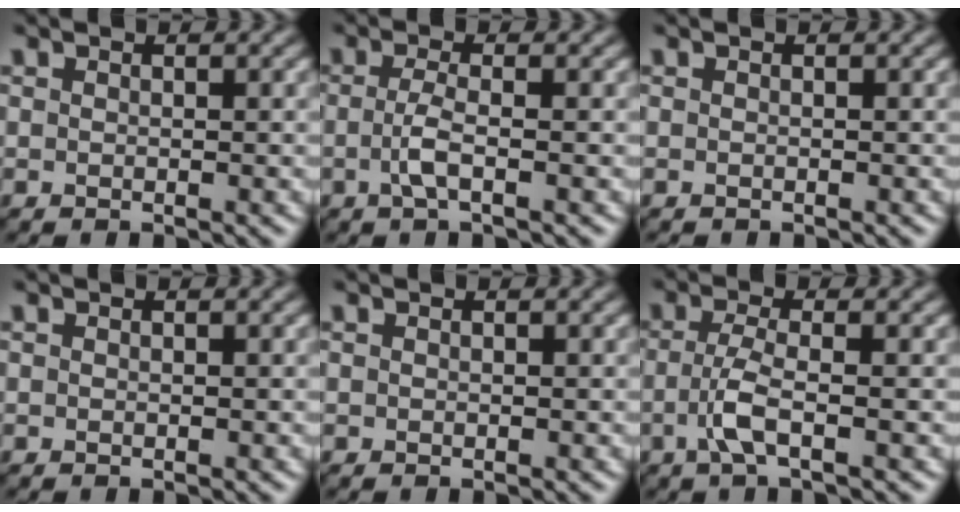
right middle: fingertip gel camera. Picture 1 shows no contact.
{"total": 2.3, "force": [-0.5, 0.5, 2.1], "torque": [-0.047, -0.003, -0.015]}
{"total": 0.6, "force": [-0.6, 0.0, 0.1], "torque": [-0.001, -0.007, -0.011]}
{"total": 0.0}
{"total": 0.0}
{"total": 3.1, "force": [-1.0, 0.7, 2.8], "torque": [-0.065, 0.001, -0.026]}